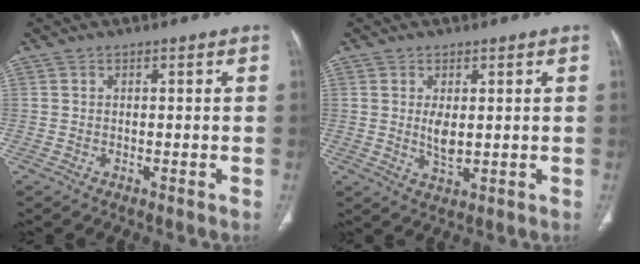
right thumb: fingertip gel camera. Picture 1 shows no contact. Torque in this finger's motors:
{"motor_torque": [0.49, 0.76, 0.87, -0.42, 0.00]}